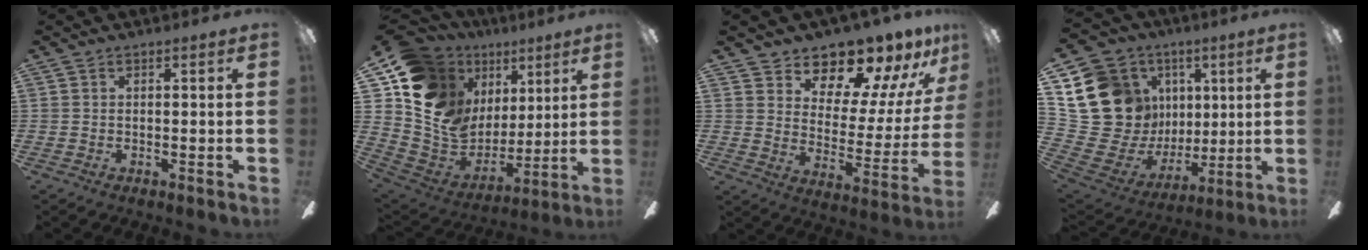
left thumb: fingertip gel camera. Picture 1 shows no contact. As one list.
[{"total": 13.7, "force": [7.6, 10.3, 5.1], "torque": [-0.122, -0.057, 0.148]}, {"total": 15.6, "force": [13.8, 5.2, 4.9], "torque": [-0.084, -0.119, 0.238]}, {"total": 18.8, "force": [5.3, 16.6, 7.0], "torque": [-0.172, -0.045, 0.134]}]